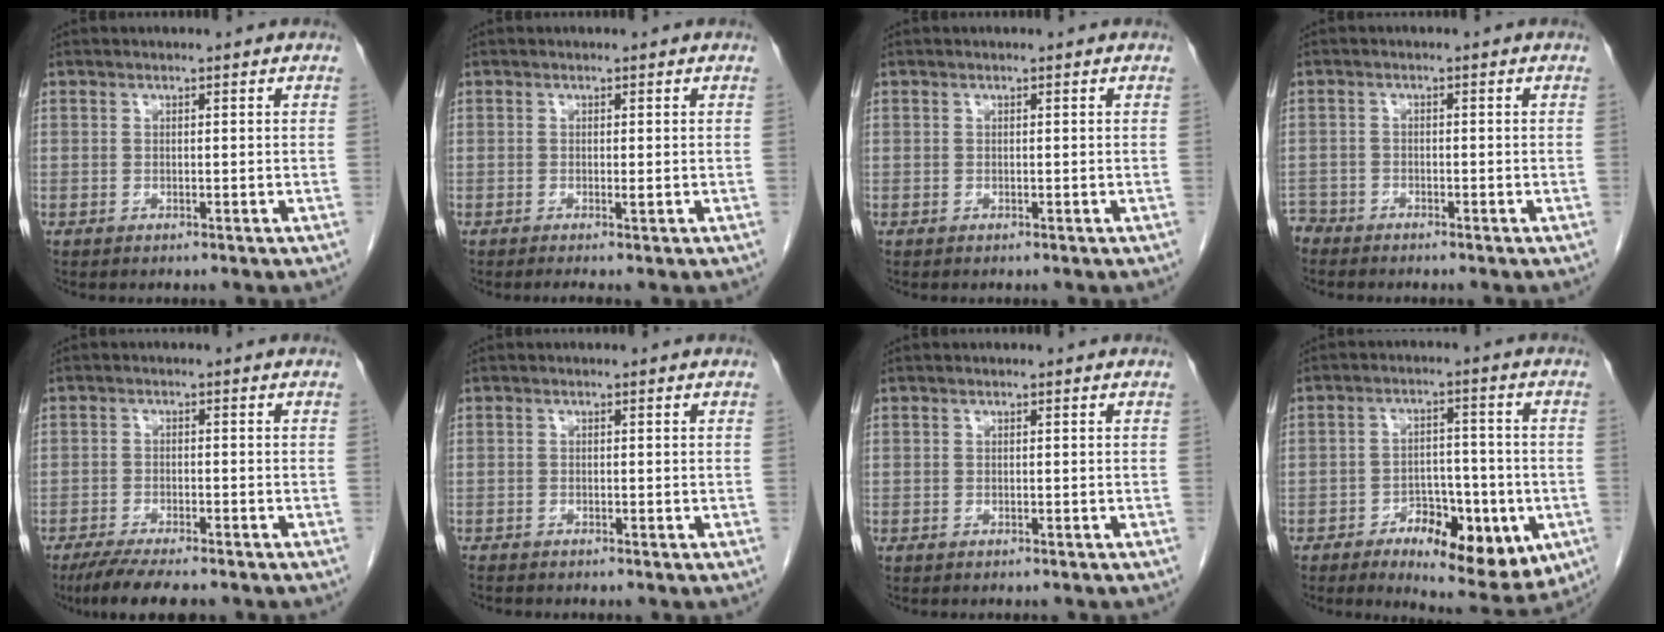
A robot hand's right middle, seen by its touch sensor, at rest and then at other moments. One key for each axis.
{"total": 1.0, "fx": -0.4, "fy": -0.2, "fz": 0.9, "tx": -0.020, "ty": -0.005, "tz": -0.006}
{"total": 0.0}
{"total": 2.8, "fx": -2.6, "fy": 0.8, "fz": -0.4, "tx": 0.010, "ty": -0.004, "tz": -0.054}
{"total": 7.7, "fx": -6.4, "fy": 1.4, "fz": 4.1, "tx": -0.065, "ty": -0.017, "tz": -0.104}
{"total": 1.5, "fx": -1.4, "fy": 0.2, "fz": 0.4, "tx": -0.009, "ty": -0.003, "tz": -0.022}
{"total": 1.3, "fx": -1.2, "fy": 0.3, "fz": 0.5, "tx": -0.012, "ty": -0.002, "tz": -0.014}
{"total": 12.7, "fx": -5.3, "fy": 5.7, "fz": 10.0, "tx": -0.131, "ty": 0.006, "tz": -0.069}